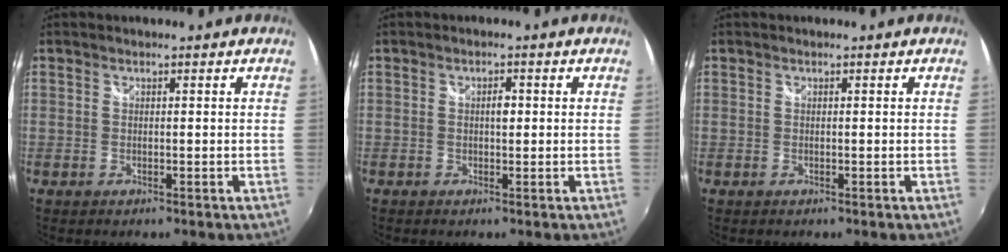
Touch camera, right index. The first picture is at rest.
{"total": 1.7, "force": [0.1, 0.9, 1.4], "torque": [-0.022, 0.004, 0.001]}
{"total": 0.0}